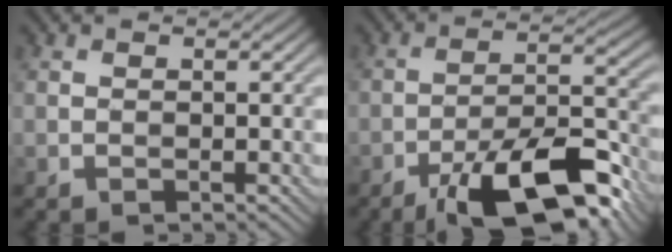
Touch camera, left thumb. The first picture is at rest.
{"total": 14.0, "force": [-9.1, 4.1, 9.8], "torque": [-0.162, 0.005, -0.160]}